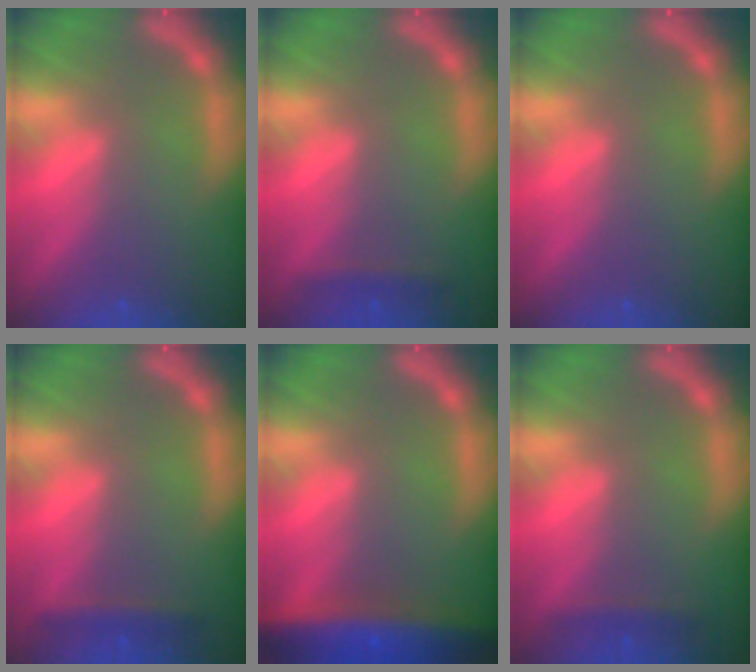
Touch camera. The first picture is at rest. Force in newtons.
{"total": 1.4}
{"total": 0.0}
{"total": 1.9}
{"total": 10.0}
{"total": 1.4}